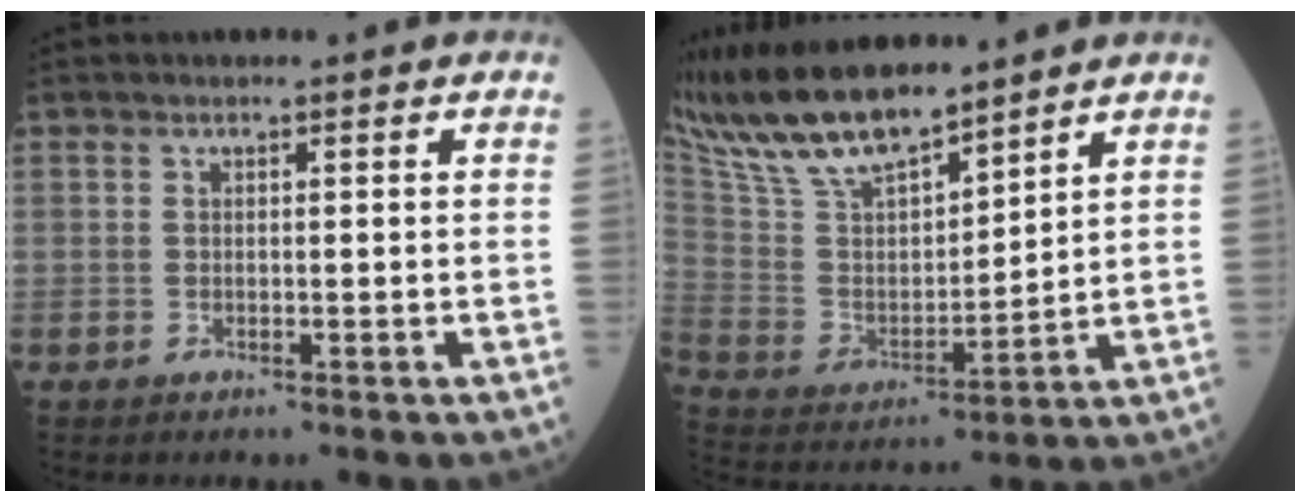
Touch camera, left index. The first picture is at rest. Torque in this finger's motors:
{"motor_torque": [0.35, -0.74, 0.33, 0.11]}